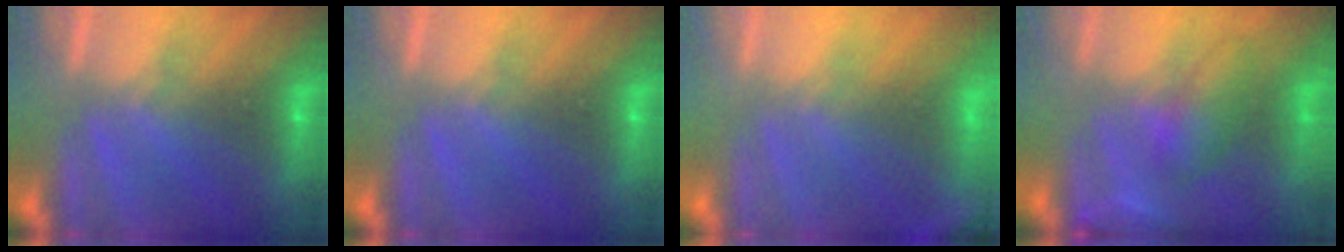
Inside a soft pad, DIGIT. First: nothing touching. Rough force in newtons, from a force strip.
{"total": 0.0}
{"total": 3.5}
{"total": 4.5}